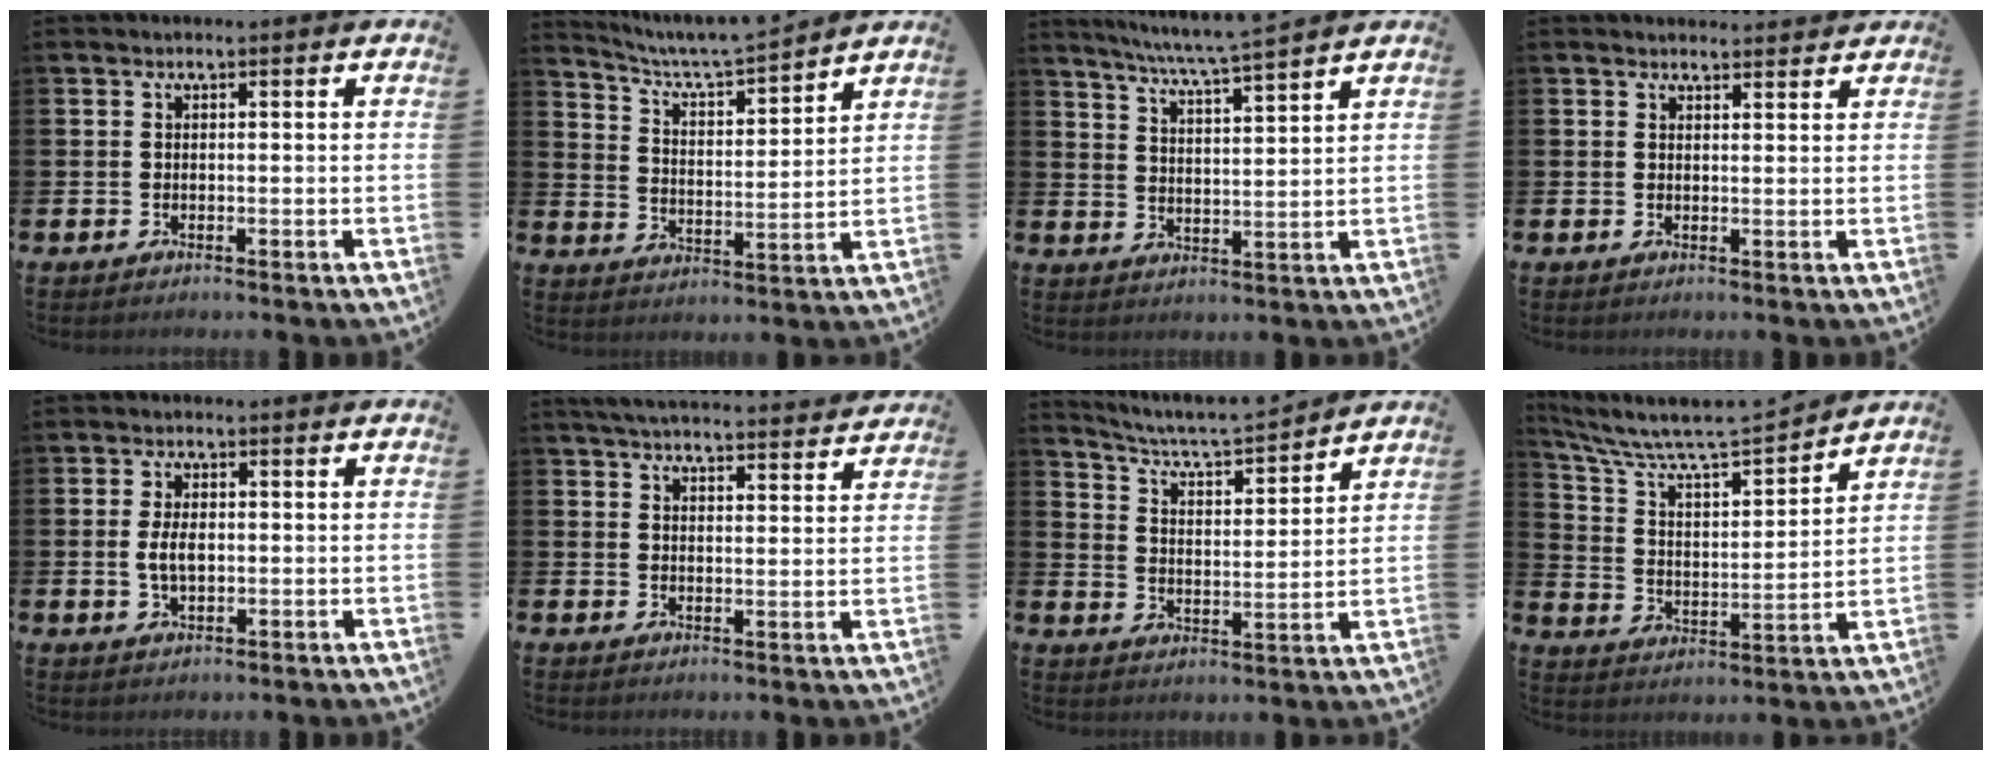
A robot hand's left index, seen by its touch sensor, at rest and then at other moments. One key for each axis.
{"total": 6.6, "fx": 6.3, "fy": 0.3, "fz": 1.7, "tx": -0.060, "ty": -0.049, "tz": 0.108}
{"total": 6.1, "fx": 5.7, "fy": -0.9, "fz": 1.9, "tx": -0.056, "ty": -0.036, "tz": 0.099}
{"total": 2.0, "fx": 2.0, "fy": 0.3, "fz": -0.1, "tx": 0.011, "ty": -0.013, "tz": 0.033}
{"total": 3.6, "fx": 0.0, "fy": 1.9, "fz": 3.0, "tx": -0.053, "ty": 0.000, "tz": -0.006}
{"total": 5.0, "fx": 4.9, "fy": 0.2, "fz": 0.7, "tx": -0.027, "ty": -0.028, "tz": 0.089}
{"total": 6.4, "fx": 6.1, "fy": 0.4, "fz": 1.6, "tx": -0.058, "ty": -0.047, "tz": 0.104}
{"total": 8.4, "fx": 7.9, "fy": 1.2, "fz": 2.6, "tx": -0.089, "ty": -0.062, "tz": 0.130}